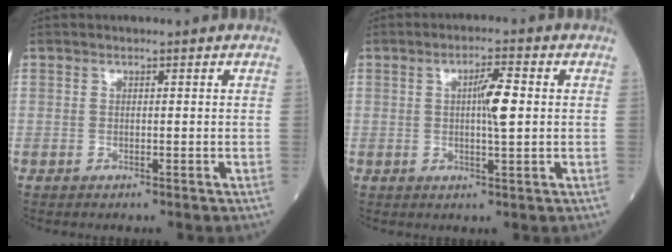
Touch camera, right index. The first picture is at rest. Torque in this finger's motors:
{"motor_torque": [0.94, 0.08, 0.35, 0.10]}